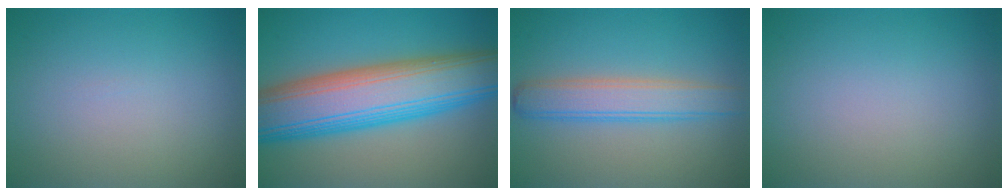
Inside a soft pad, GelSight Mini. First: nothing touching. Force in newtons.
{"total": 12.8, "press": 12.8, "slide": 0.2}
{"total": 4.2, "press": 4.2, "slide": 0.1}
{"total": 0.0}